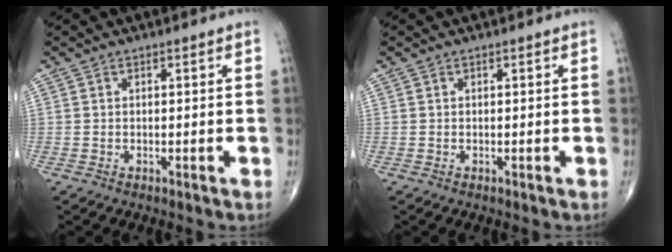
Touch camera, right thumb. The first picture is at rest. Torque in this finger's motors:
{"motor_torque": [0.05, 0.05, -0.03, 0.02, 0.00]}